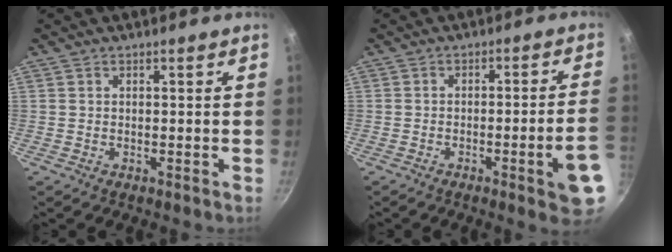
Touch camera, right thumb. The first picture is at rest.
{"total": 11.8, "force": [-4.6, 1.3, 10.8], "torque": [-0.123, 0.031, -0.055]}